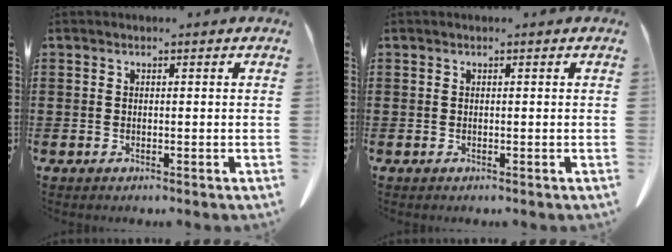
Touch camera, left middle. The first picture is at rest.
{"total": 0.0}